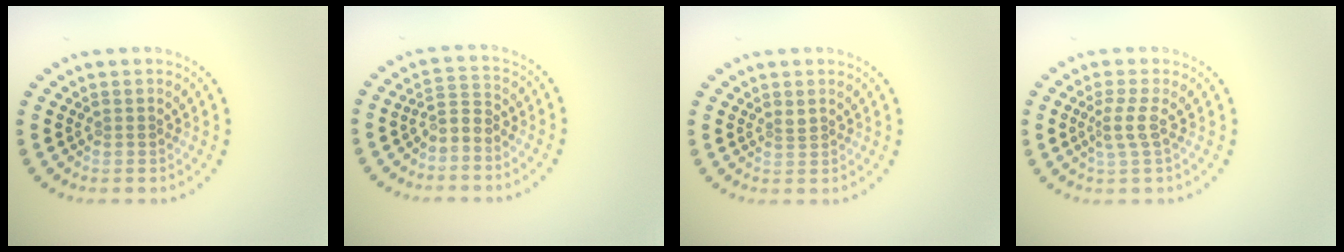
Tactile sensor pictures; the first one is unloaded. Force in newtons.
{"total": 1.9, "press": 1.4, "slide": 1.2}
{"total": 0.9, "press": 0.6, "slide": 0.7}
{"total": 1.9, "press": 1.3, "slide": 1.3}